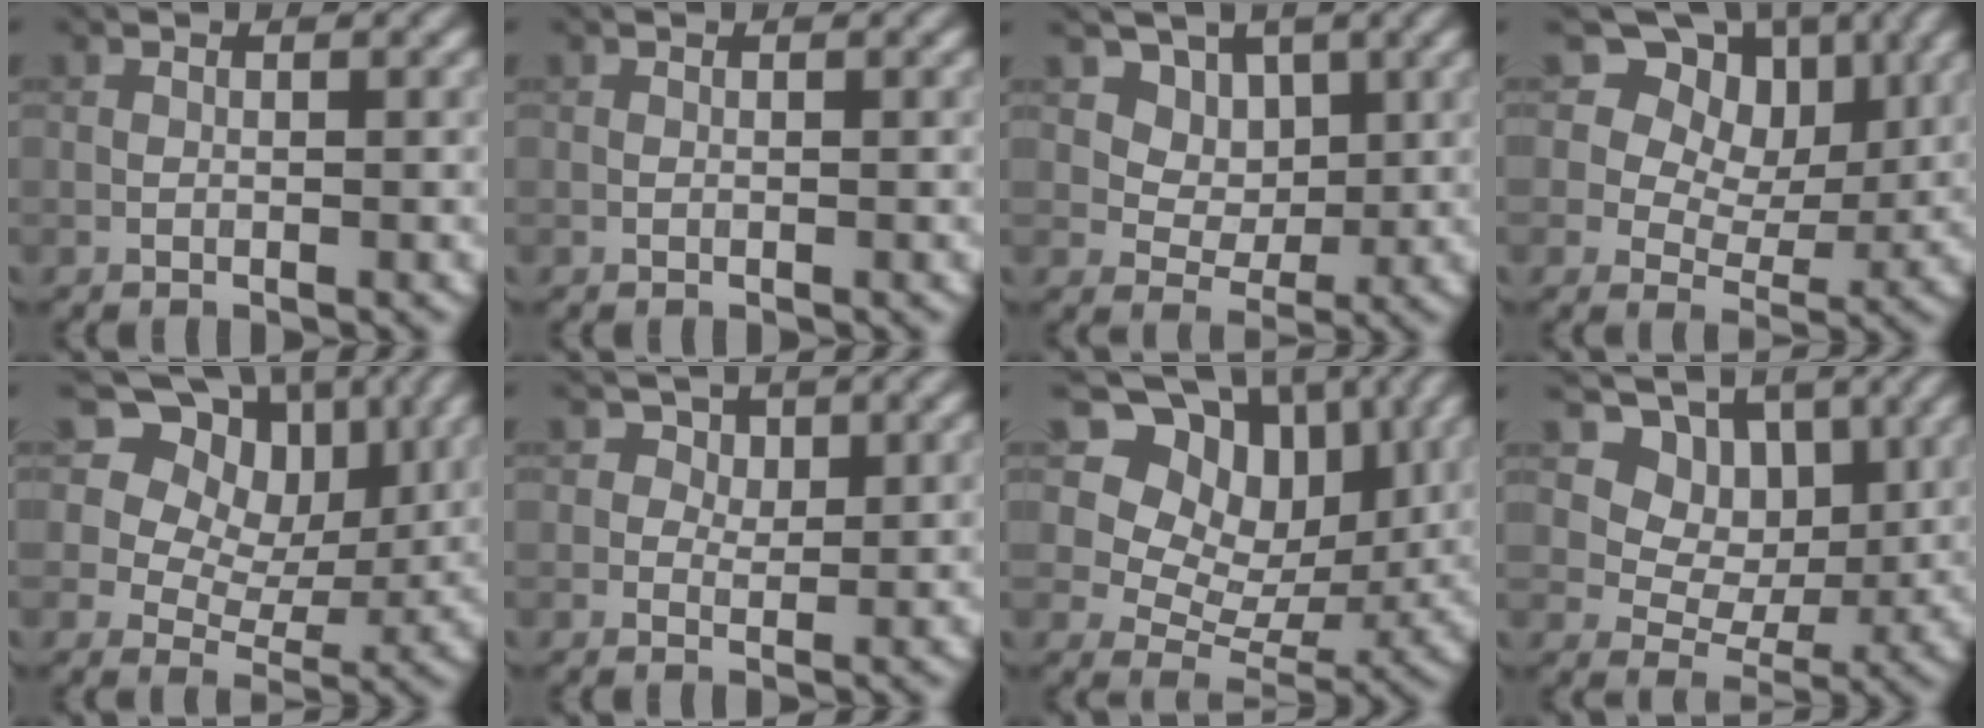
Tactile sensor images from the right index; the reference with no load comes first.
{"total": 0.0}
{"total": 7.9, "force": [4.0, 5.9, 3.4], "torque": [-0.060, -0.011, 0.069]}
{"total": 9.0, "force": [5.0, 5.9, 4.4], "torque": [-0.073, 0.004, 0.070]}
{"total": 10.1, "force": [6.1, 6.5, 4.8], "torque": [-0.084, 0.010, 0.081]}
{"total": 2.1, "force": [1.1, 1.5, 0.9], "torque": [-0.013, -0.007, 0.016]}
{"total": 11.8, "force": [6.1, 8.0, 6.2], "torque": [-0.110, 0.008, 0.100]}
{"total": 7.7, "force": [3.4, 5.8, 3.8], "torque": [-0.061, -0.014, 0.045]}